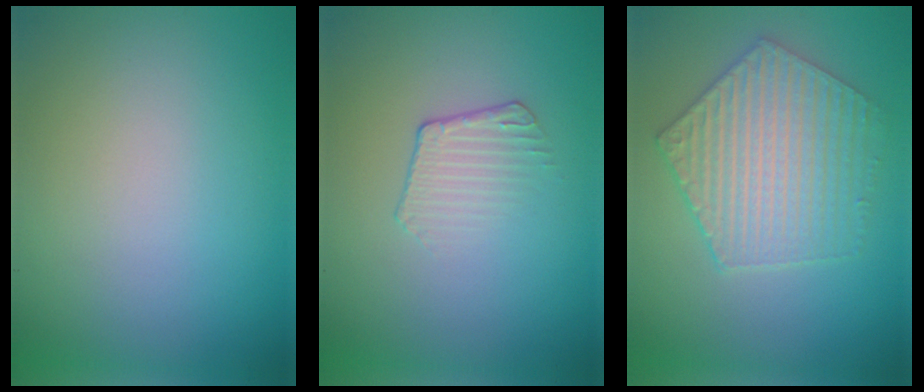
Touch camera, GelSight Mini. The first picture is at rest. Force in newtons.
{"total": 1.8, "press": 0.9, "slide": 1.5}
{"total": 5.8, "press": 4.7, "slide": 3.4}